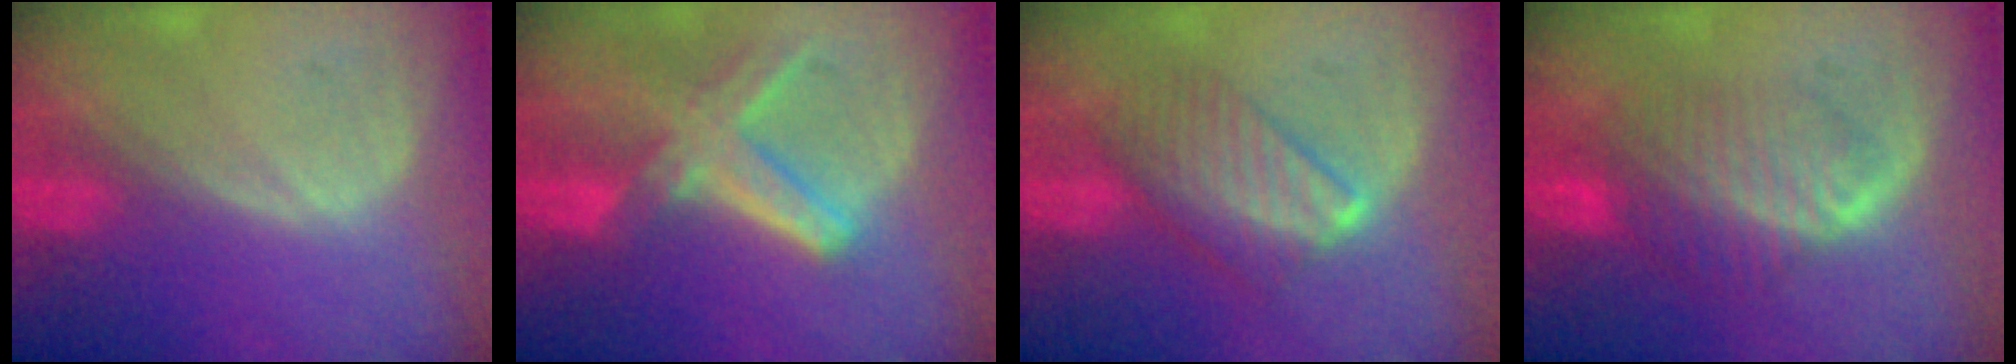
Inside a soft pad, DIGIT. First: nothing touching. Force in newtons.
{"total": 8.3, "press": 7.3, "slide": 4.0}
{"total": 6.5, "press": 6.4, "slide": 0.9}
{"total": 7.9, "press": 7.1, "slide": 3.4}